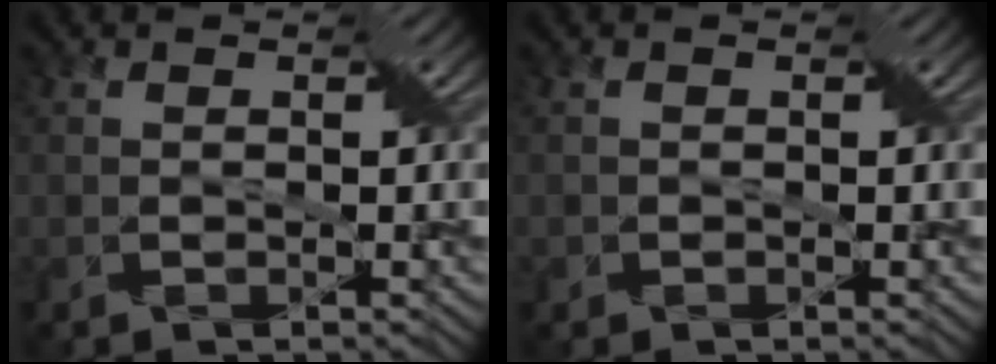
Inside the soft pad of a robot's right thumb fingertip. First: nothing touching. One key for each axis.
{"total": 0.7, "fx": -0.3, "fy": 0.6, "fz": -0.2, "tx": 0.007, "ty": 0.002, "tz": -0.010}